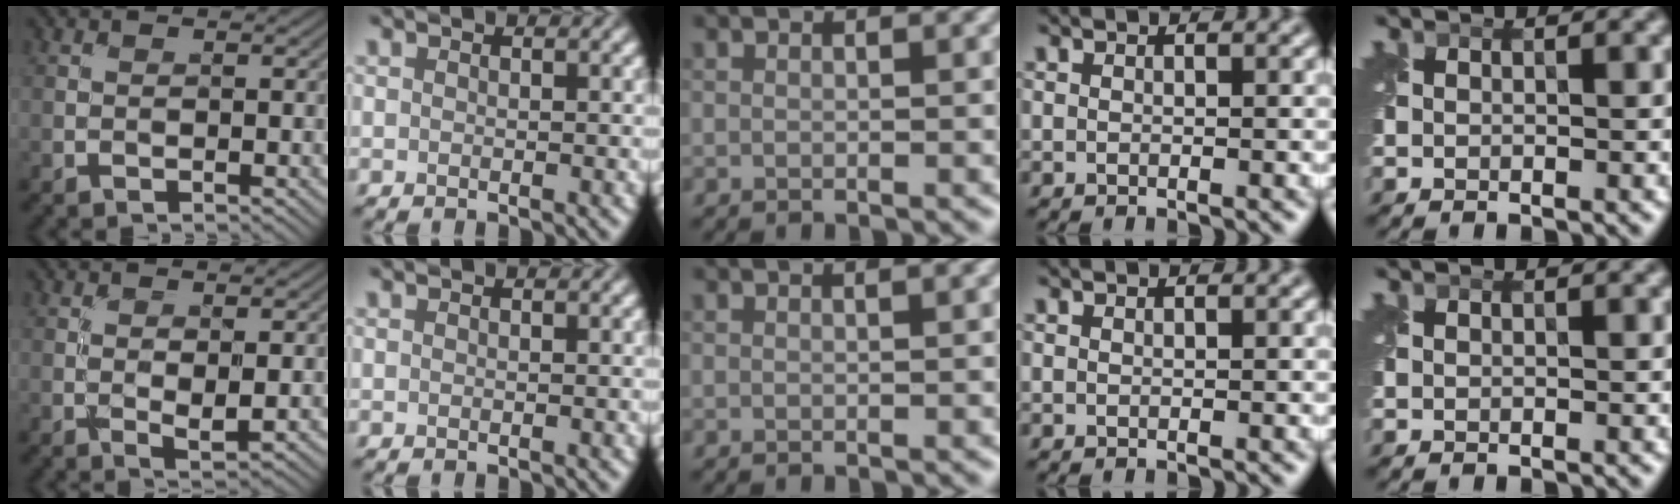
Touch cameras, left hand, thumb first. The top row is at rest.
{"thumb": {"total": 2.1, "force": [0.2, 0.7, 2.0], "torque": [-0.038, -0.005, 0.006]}, "middle": {"total": 0.5, "force": [0.2, 0.1, 0.5], "torque": [-0.004, 0.004, 0.002]}}